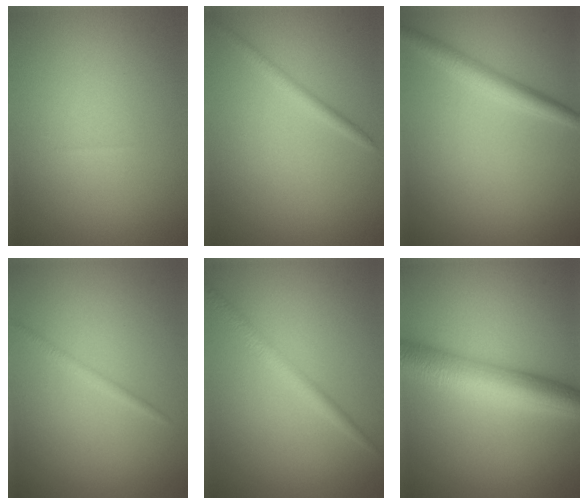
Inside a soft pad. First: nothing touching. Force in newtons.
{"total": 1.3, "press": 1.3, "slide": 0.0}
{"total": 2.7, "press": 2.7, "slide": 0.1}
{"total": 1.0, "press": 1.0, "slide": 0.0}
{"total": 2.0, "press": 2.0, "slide": 0.0}
{"total": 6.3, "press": 6.3, "slide": 0.1}